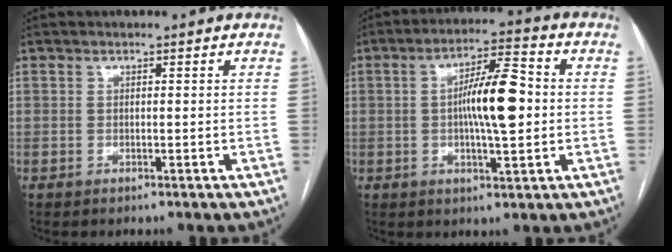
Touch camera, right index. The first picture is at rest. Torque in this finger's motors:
{"motor_torque": [1.66, 0.07, 0.77, 0.18]}